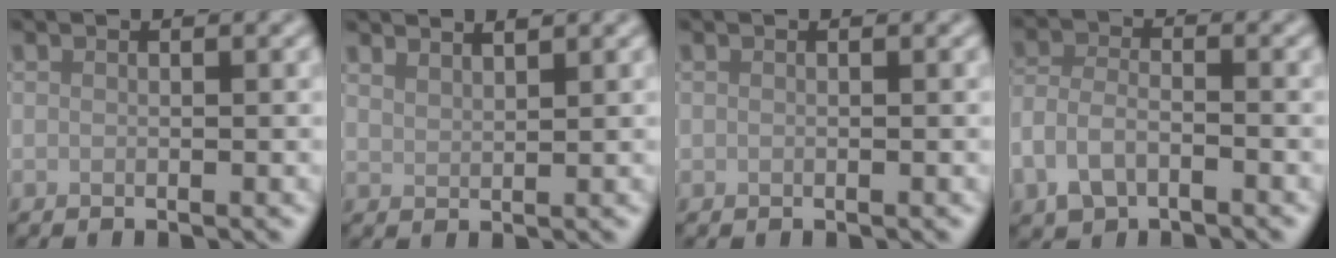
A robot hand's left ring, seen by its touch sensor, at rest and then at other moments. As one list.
[{"total": 1.8, "force": [1.7, 0.2, 0.4], "torque": [-0.005, 0.000, 0.030]}, {"total": 0.0}, {"total": 3.5, "force": [-2.0, 1.9, 2.2], "torque": [-0.043, 0.001, -0.050]}]